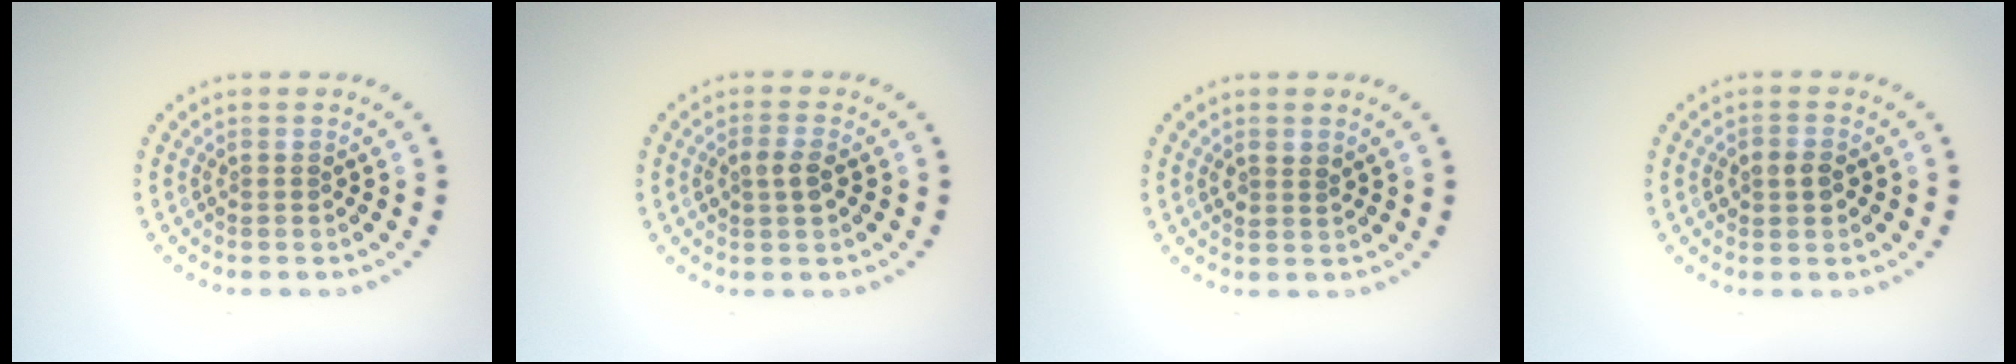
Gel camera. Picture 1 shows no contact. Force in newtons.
{"total": 1.8, "press": 1.7, "slide": 0.2}
{"total": 1.2, "press": 1.1, "slide": 0.5}
{"total": 1.8, "press": 1.8, "slide": 0.1}